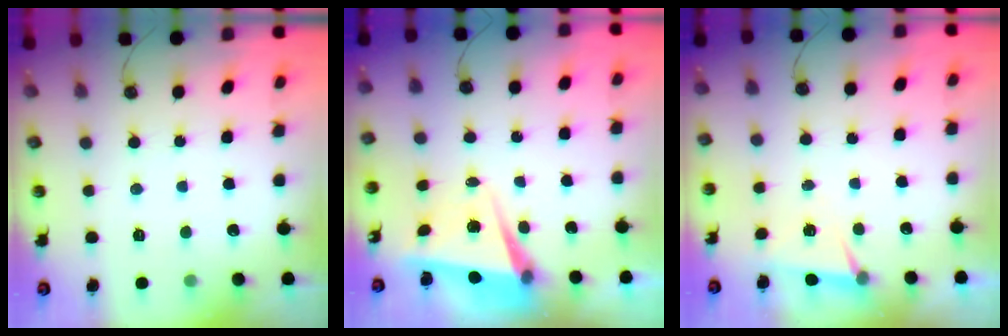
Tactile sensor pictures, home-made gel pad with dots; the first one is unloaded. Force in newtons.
{"total": 5.0, "press": 4.8, "slide": 1.2}
{"total": 4.5, "press": 2.5, "slide": 3.8}